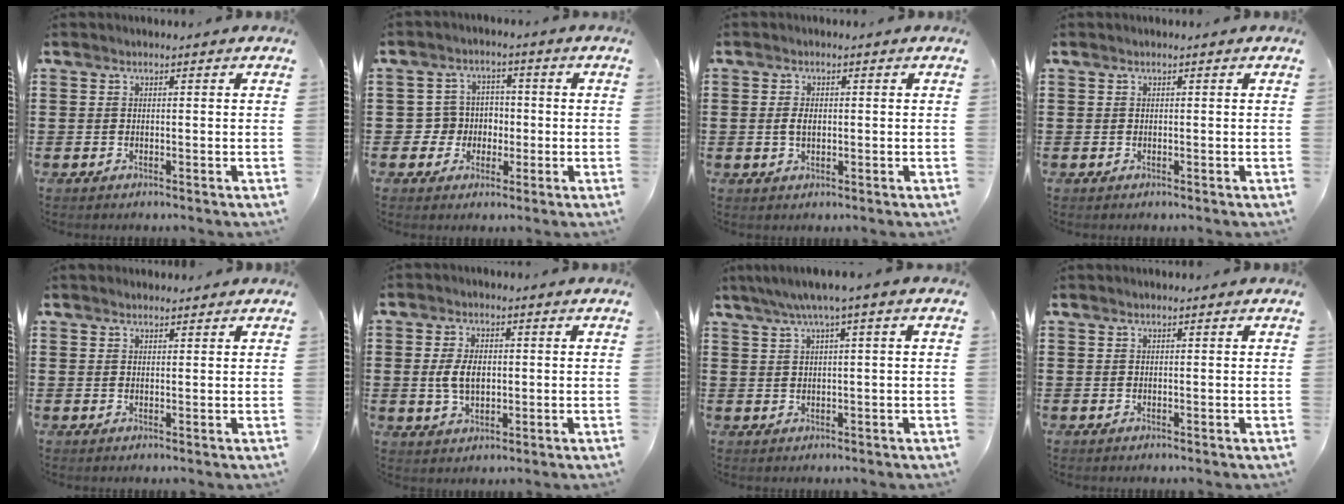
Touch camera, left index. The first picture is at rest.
{"total": 4.6, "force": [-0.7, 4.5, 1.0], "torque": [-0.038, 0.012, -0.014]}
{"total": 2.2, "force": [0.0, 1.2, 1.9], "torque": [-0.046, 0.001, -0.004]}
{"total": 0.0}
{"total": 1.1, "force": [1.0, 0.3, 0.0], "torque": [-0.002, 0.001, 0.021]}
{"total": 5.1, "force": [0.2, 3.0, 4.1], "torque": [-0.089, 0.001, -0.003]}
{"total": 2.7, "force": [0.9, -0.3, 2.5], "torque": [-0.048, -0.003, 0.013]}
{"total": 0.0}